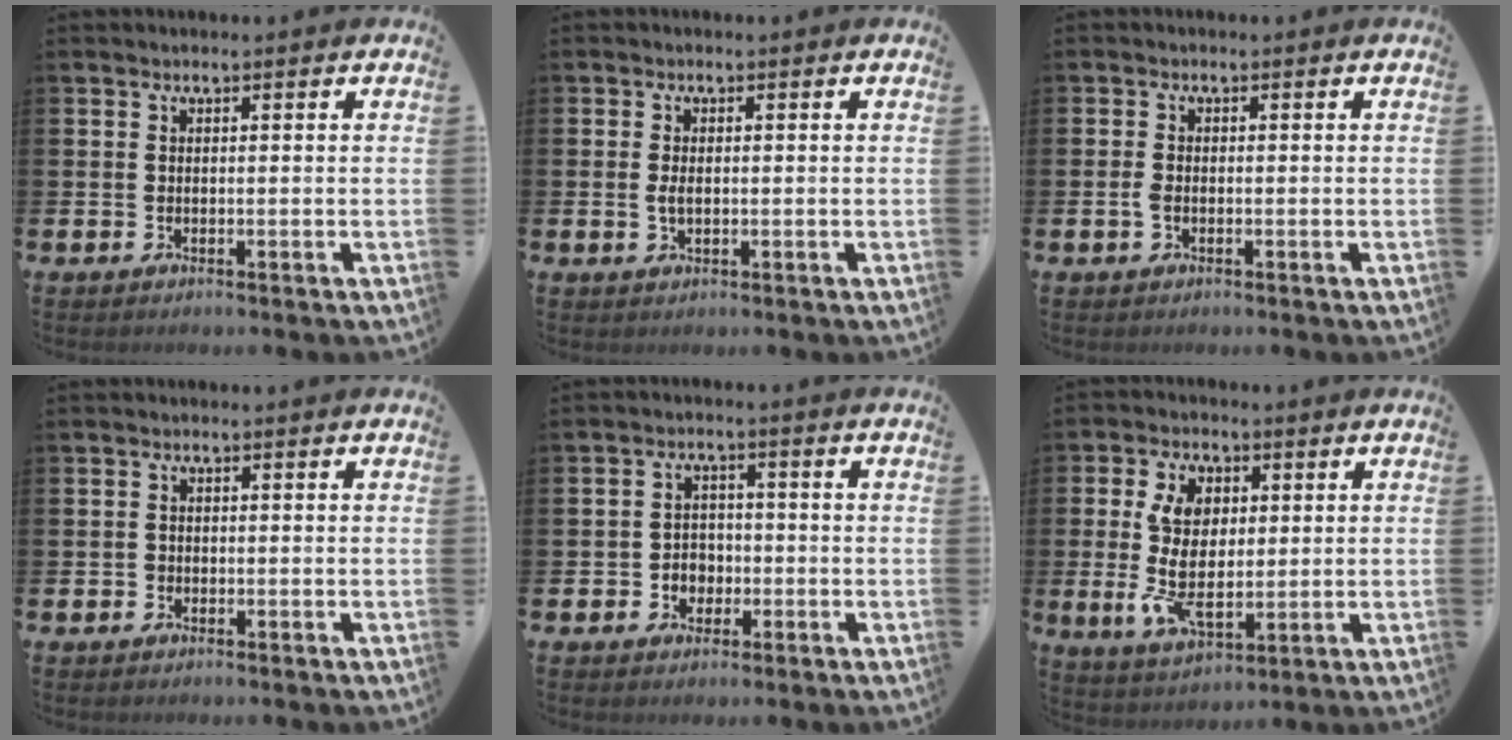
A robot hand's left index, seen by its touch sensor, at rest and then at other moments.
{"total": 1.8, "force": [0.1, 1.0, 1.5], "torque": [-0.023, 0.001, -0.001]}
{"total": 1.4, "force": [-0.9, 0.7, 0.9], "torque": [-0.020, 0.003, -0.017]}
{"total": 1.1, "force": [-0.9, 0.5, -0.3], "torque": [0.002, 0.006, -0.019]}
{"total": 2.9, "force": [-0.9, 2.6, 0.9], "torque": [-0.019, 0.002, -0.024]}
{"total": 9.0, "force": [1.5, 5.6, 6.9], "torque": [-0.140, -0.008, 0.020]}